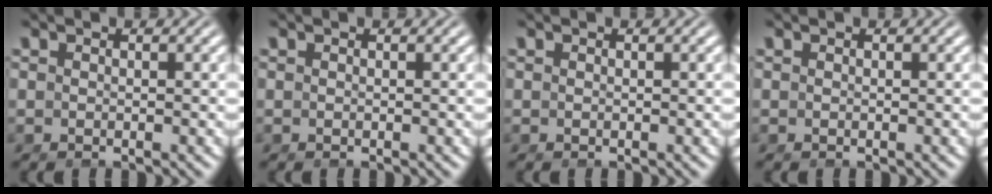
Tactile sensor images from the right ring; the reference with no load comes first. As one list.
[{"total": 0.0}, {"total": 0.0}, {"total": 0.0}]